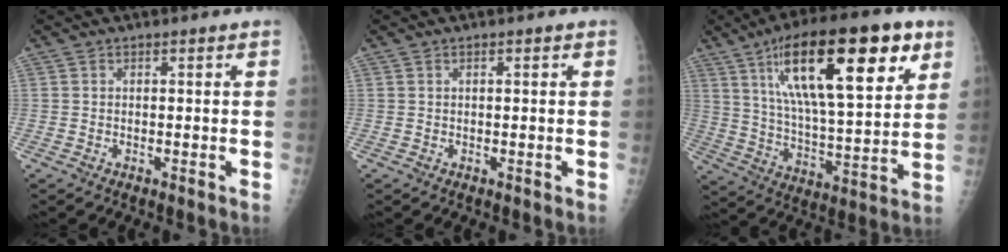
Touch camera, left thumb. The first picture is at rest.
{"total": 0.0}
{"total": 25.3, "force": [11.8, 8.4, 20.7], "torque": [-0.310, -0.024, 0.194]}